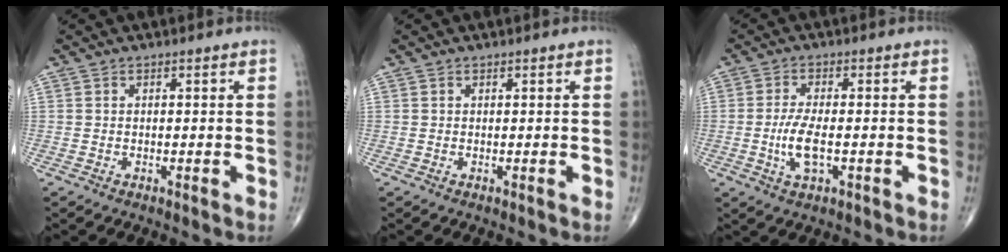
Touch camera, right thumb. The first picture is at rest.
{"total": 0.0}
{"total": 6.2, "force": [-1.3, 2.3, 5.7], "torque": [-0.122, -0.001, -0.023]}